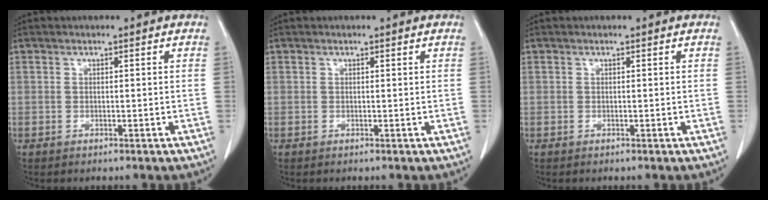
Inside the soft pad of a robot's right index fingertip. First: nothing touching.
{"total": 0.0}
{"total": 0.0}